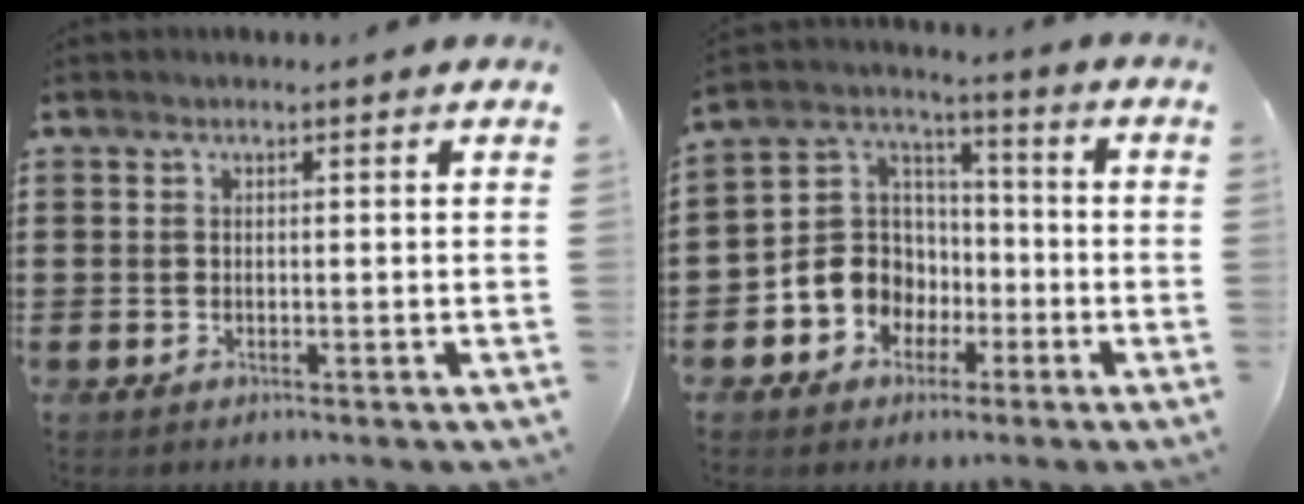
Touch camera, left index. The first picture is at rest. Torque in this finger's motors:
{"motor_torque": [1.07, 1.07, 0.64, 0.08]}